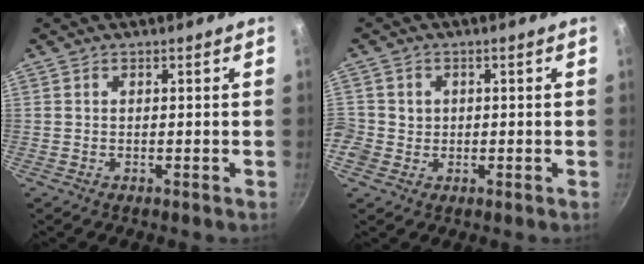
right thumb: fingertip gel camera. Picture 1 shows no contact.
{"total": 5.9, "force": [-0.1, 5.7, 1.5], "torque": [-0.022, 0.016, -0.002]}